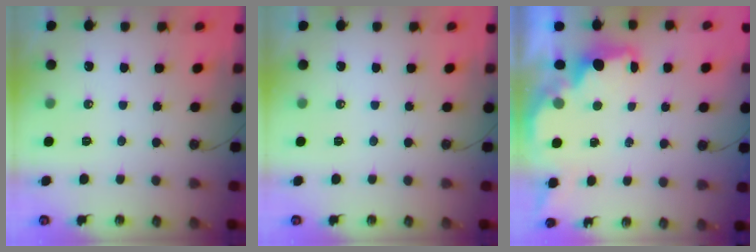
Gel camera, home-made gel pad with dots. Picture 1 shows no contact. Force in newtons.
{"total": 0.0}
{"total": 2.0, "press": 1.8, "slide": 0.7}